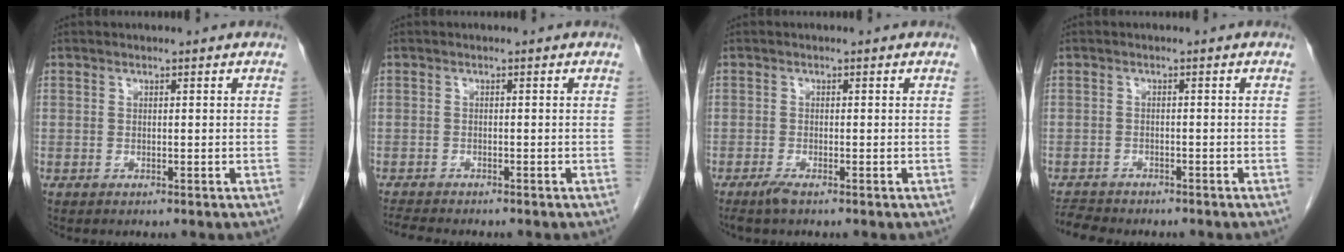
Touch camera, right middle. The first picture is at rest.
{"total": 3.6, "force": [-3.4, 0.3, 1.3], "torque": [-0.026, -0.014, -0.055]}
{"total": 1.6, "force": [-1.2, 0.0, 1.0], "torque": [-0.028, -0.006, -0.026]}
{"total": 4.2, "force": [-4.0, 1.0, 0.9], "torque": [-0.019, -0.013, -0.064]}